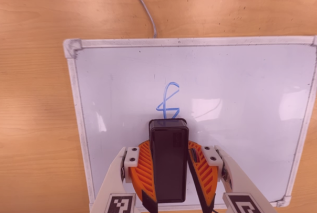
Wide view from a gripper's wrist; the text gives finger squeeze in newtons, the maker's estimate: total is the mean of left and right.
{"total": 7.8, "left": 8.0, "right": 7.5}